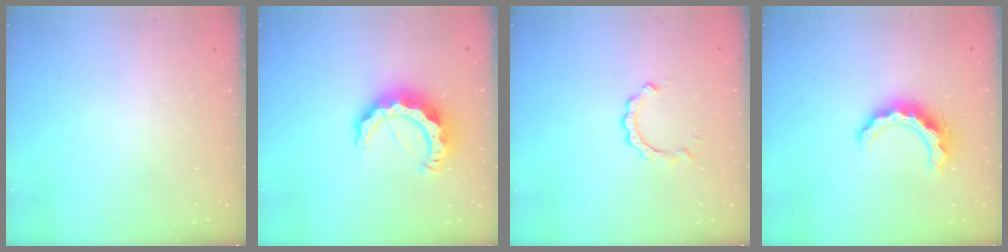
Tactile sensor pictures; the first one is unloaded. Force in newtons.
{"total": 11.8, "press": 11.7, "slide": 1.2}
{"total": 2.7, "press": 2.7, "slide": 0.3}
{"total": 11.2, "press": 11.2, "slide": 0.6}